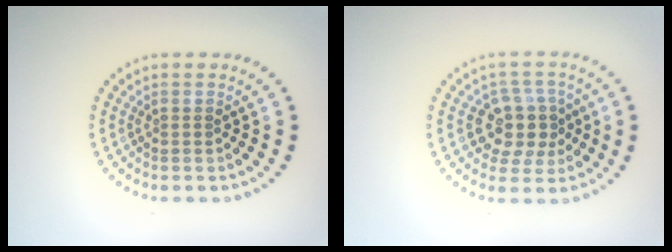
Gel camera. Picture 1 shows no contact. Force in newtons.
{"total": 4.5, "press": 4.1, "slide": 1.8}